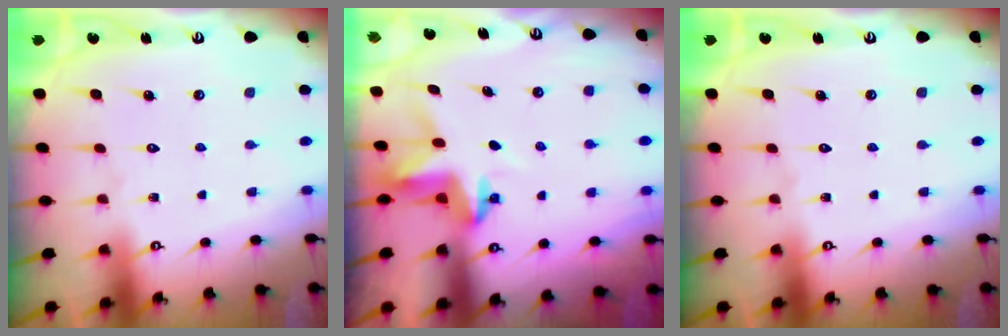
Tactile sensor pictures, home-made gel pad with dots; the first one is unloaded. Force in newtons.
{"total": 3.7, "press": 3.7, "slide": 0.4}
{"total": 0.0}